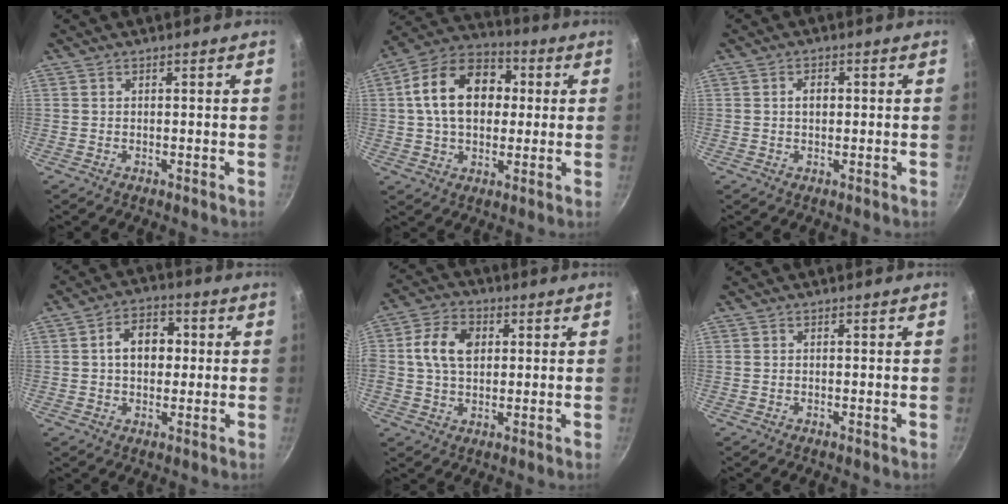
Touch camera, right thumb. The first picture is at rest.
{"total": 17.0, "force": [2.3, 12.0, 11.8], "torque": [-0.163, 0.027, 0.023]}
{"total": 2.5, "force": [0.3, 1.7, 1.8], "torque": [-0.017, 0.005, 0.003]}
{"total": 8.5, "force": [0.9, 6.1, 5.8], "torque": [-0.056, 0.016, 0.005]}
{"total": 9.5, "force": [1.7, 6.6, 6.6], "torque": [-0.110, 0.010, 0.020]}
{"total": 0.0}